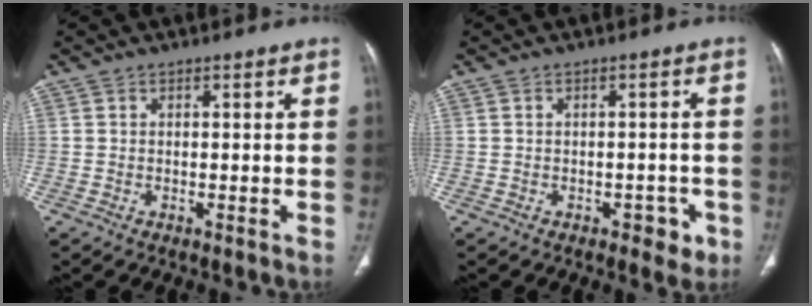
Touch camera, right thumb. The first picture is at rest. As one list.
[{"total": 3.7, "force": [-1.8, 2.3, 2.3], "torque": [-0.009, 0.010, -0.020]}]